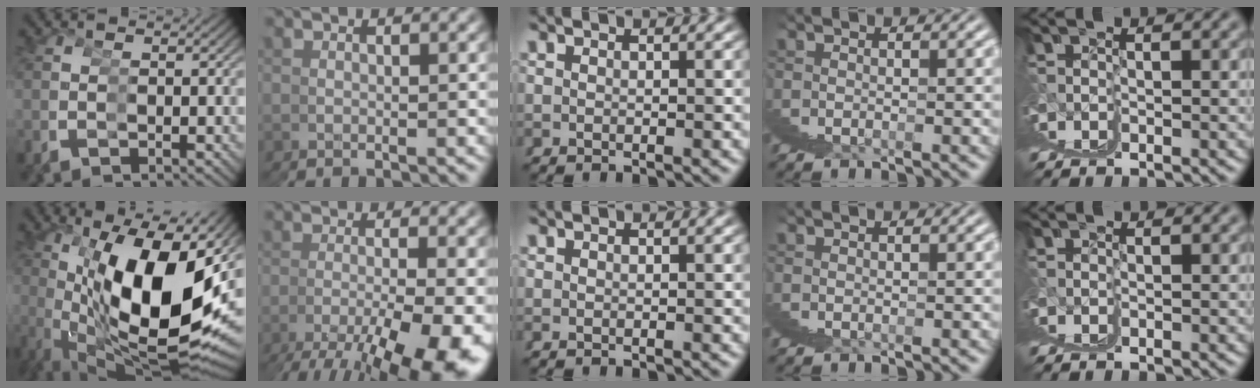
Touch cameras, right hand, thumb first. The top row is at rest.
{"thumb": {"total": 21.3, "force": [-0.7, 10.3, 18.7], "torque": [-0.312, -0.033, 0.025]}, "index": {"total": 9.6, "force": [-4.5, 3.3, 7.8], "torque": [-0.127, -0.033, -0.048]}}